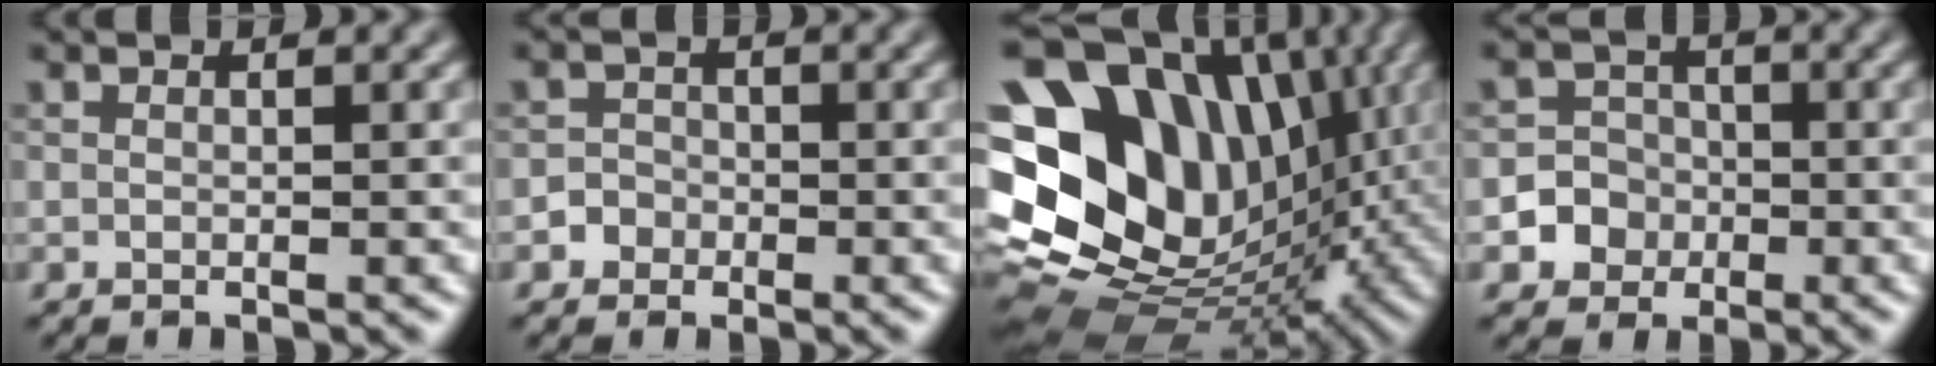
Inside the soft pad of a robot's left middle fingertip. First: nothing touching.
{"total": 2.0, "force": [-1.0, 1.7, 0.2], "torque": [0.019, 0.003, -0.022]}
{"total": 19.6, "force": [3.2, 14.4, 12.9], "torque": [-0.216, 0.010, 0.083]}
{"total": 4.5, "force": [-1.5, 4.2, 0.5], "torque": [0.023, 0.007, -0.039]}